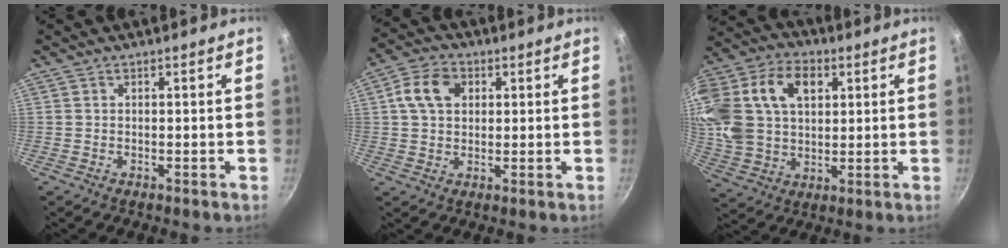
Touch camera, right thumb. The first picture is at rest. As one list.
[{"total": 7.8, "force": [2.0, 5.9, 4.7], "torque": [-0.074, 0.012, 0.026]}, {"total": 24.9, "force": [7.2, 17.2, 16.5], "torque": [-0.350, 0.020, 0.125]}]